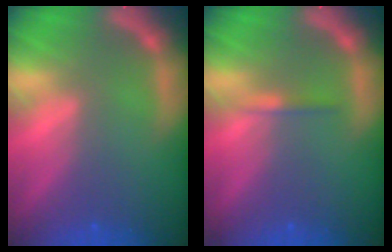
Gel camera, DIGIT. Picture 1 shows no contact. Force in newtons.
{"total": 0.9}